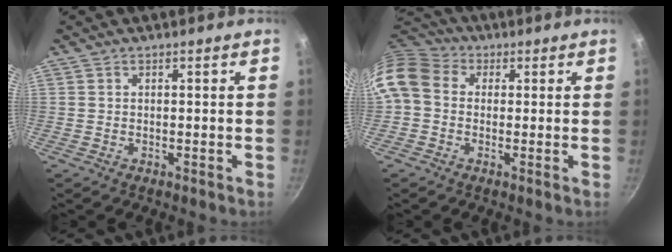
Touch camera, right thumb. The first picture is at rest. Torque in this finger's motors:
{"motor_torque": [2.24, 2.77, 1.35, -0.71, 0.62]}